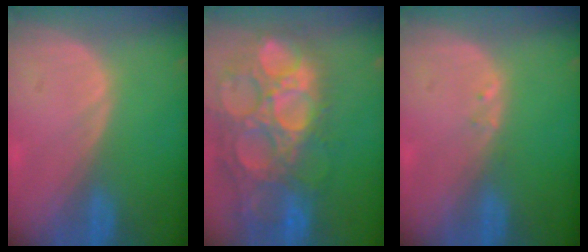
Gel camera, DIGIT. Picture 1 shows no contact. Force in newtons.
{"total": 15.7, "press": 13.0, "slide": 8.9}
{"total": 0.6, "press": 0.6, "slide": 0.1}